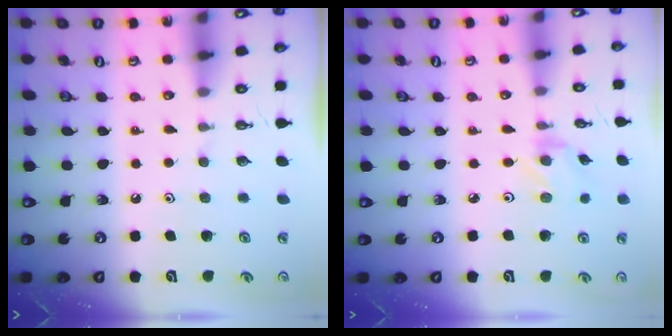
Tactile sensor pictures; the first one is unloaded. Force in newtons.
{"total": 0.8, "press": 0.6, "slide": 0.5}